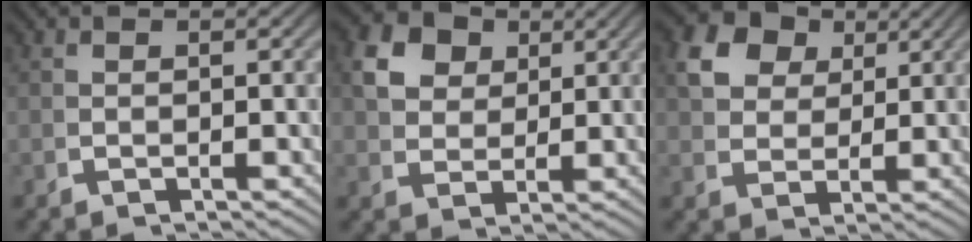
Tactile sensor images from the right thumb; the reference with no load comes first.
{"total": 7.1, "force": [3.0, 5.4, 3.5], "torque": [-0.081, -0.006, 0.057]}
{"total": 8.2, "force": [3.7, 6.0, 4.1], "torque": [-0.086, -0.002, 0.066]}